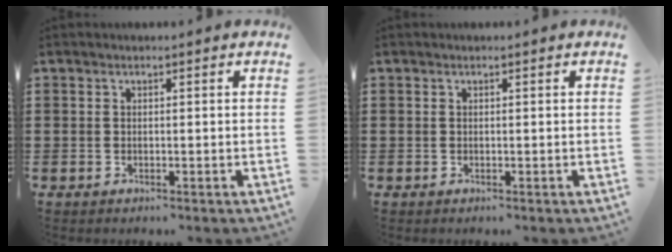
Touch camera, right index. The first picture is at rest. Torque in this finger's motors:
{"motor_torque": [0.09, 0.08, 0.00, 0.01]}